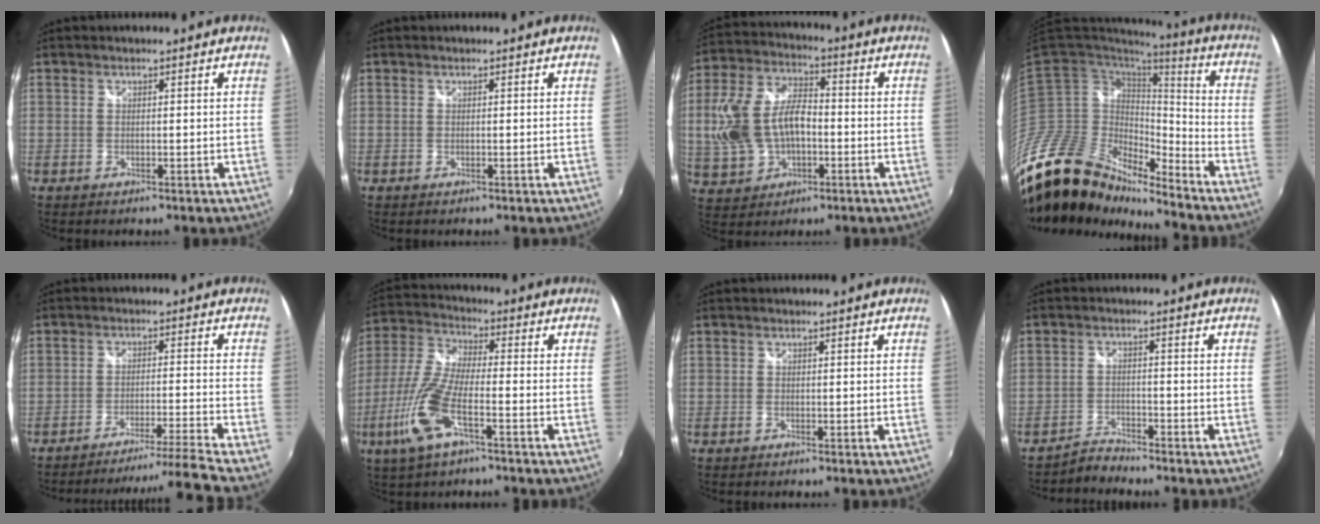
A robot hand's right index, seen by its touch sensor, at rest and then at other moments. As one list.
[{"total": 0.0}, {"total": 15.0, "force": [-1.8, 9.5, 11.4], "torque": [-0.256, 0.016, -0.021]}, {"total": 18.9, "force": [-15.4, 7.9, 7.6], "torque": [-0.157, -0.019, -0.293]}, {"total": 12.5, "force": [-11.1, -4.4, 3.8], "torque": [-0.065, -0.002, -0.174]}, {"total": 12.9, "force": [-5.5, 3.5, 11.2], "torque": [-0.258, -0.007, -0.116]}, {"total": 0.0}, {"total": 3.1, "force": [-3.1, 0.4, -0.3], "torque": [-0.004, 0.004, -0.062]}]